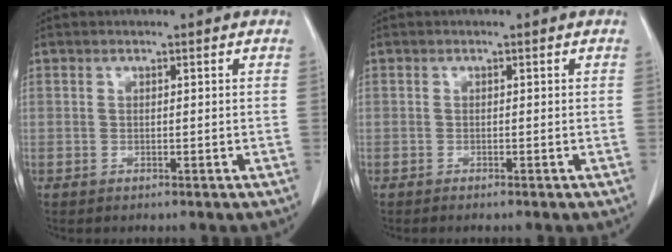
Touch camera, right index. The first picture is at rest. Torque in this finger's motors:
{"motor_torque": [-0.03, -0.05, -0.04, 0.01]}